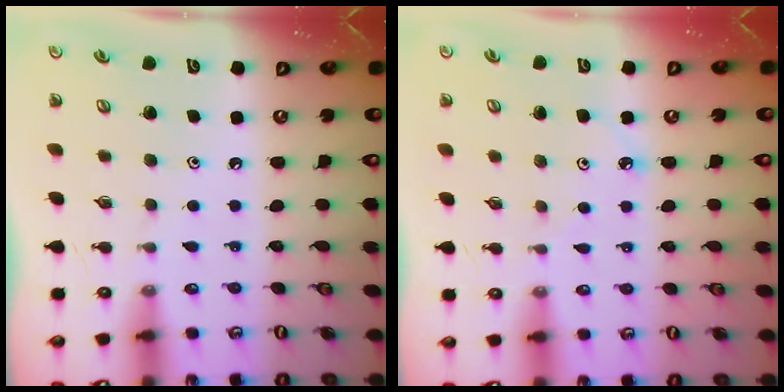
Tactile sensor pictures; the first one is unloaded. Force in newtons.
{"total": 3.9, "press": 3.9, "slide": 0.5}